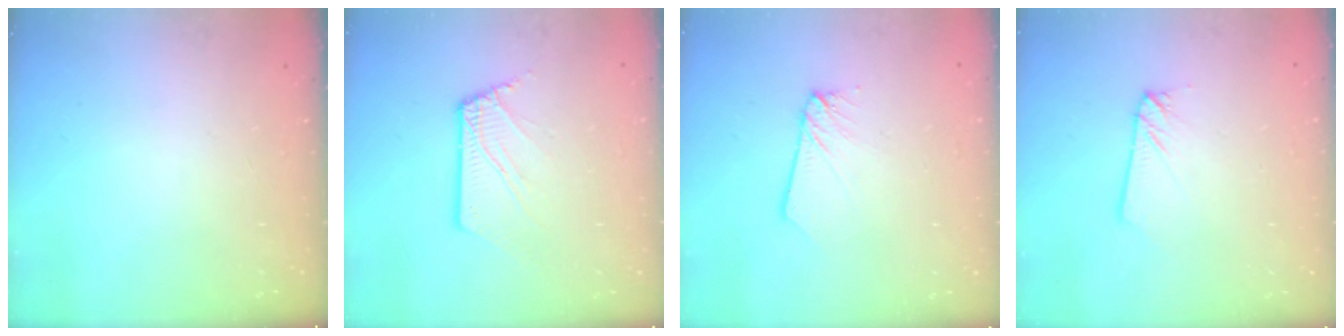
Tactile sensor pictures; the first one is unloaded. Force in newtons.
{"total": 3.2, "press": 3.1, "slide": 0.4}
{"total": 2.3, "press": 2.3, "slide": 0.2}
{"total": 2.2, "press": 2.2, "slide": 0.2}